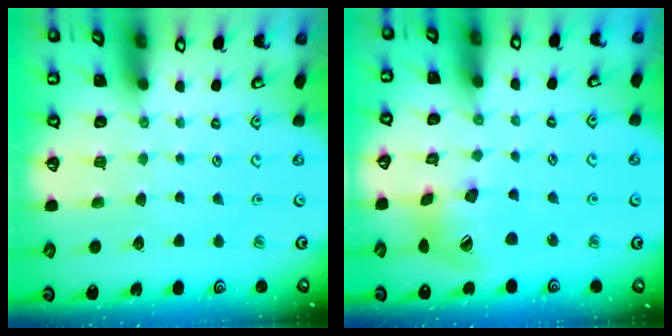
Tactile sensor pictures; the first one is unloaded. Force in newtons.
{"total": 15.2, "press": 15.0, "slide": 2.3}